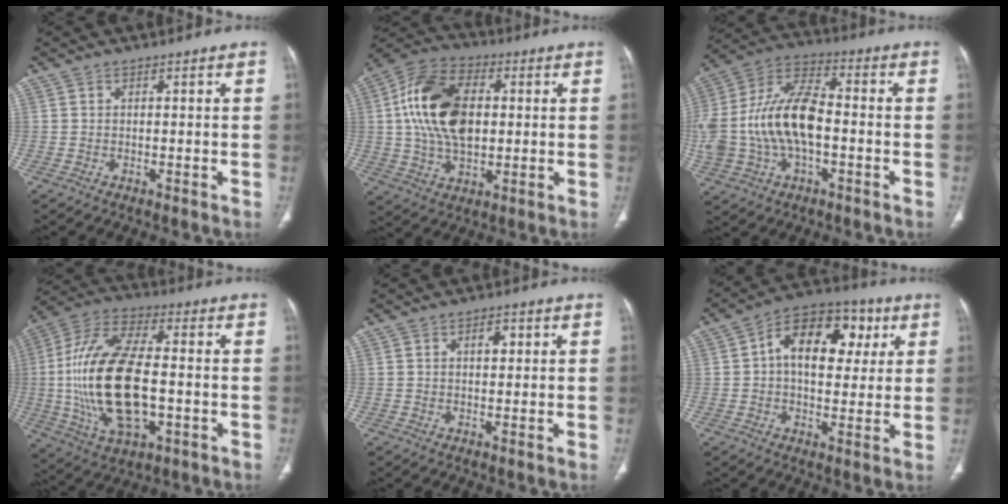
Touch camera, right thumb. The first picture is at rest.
{"total": 17.4, "force": [2.1, 10.8, 13.5], "torque": [-0.241, 0.014, 0.036]}
{"total": 19.8, "force": [-2.0, 11.0, 16.4], "torque": [-0.345, 0.036, -0.035]}
{"total": 23.0, "force": [-2.0, 10.9, 20.2], "torque": [-0.412, 0.012, -0.030]}
{"total": 2.5, "force": [0.8, 1.4, 1.9], "torque": [-0.019, 0.000, 0.011]}
{"total": 15.7, "force": [3.7, 9.9, 11.6], "torque": [-0.136, 0.017, 0.049]}